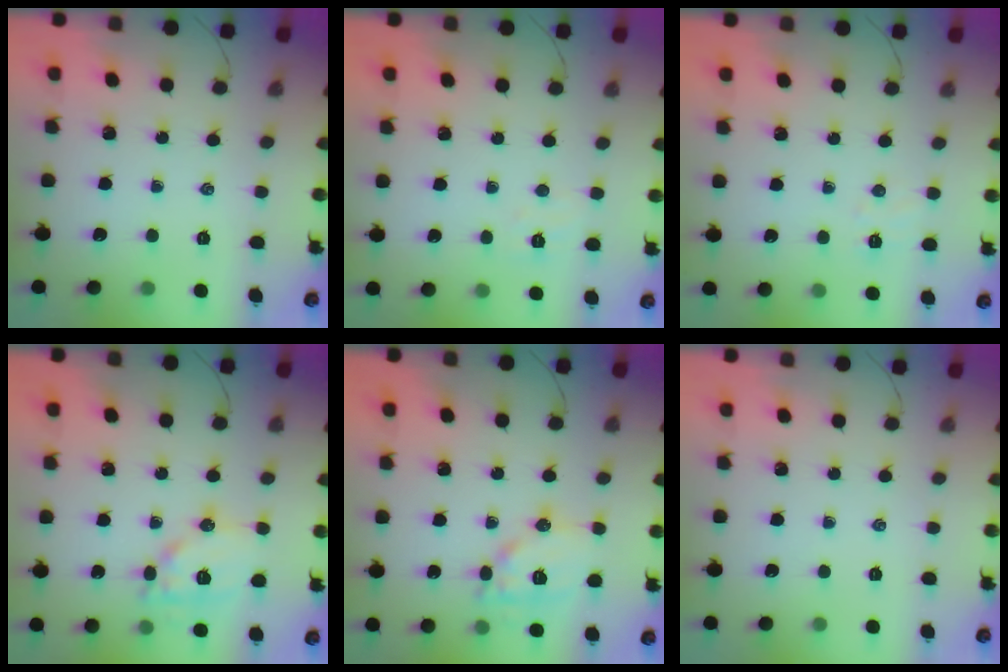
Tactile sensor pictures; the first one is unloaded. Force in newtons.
{"total": 3.3, "press": 3.2, "slide": 0.9}
{"total": 3.5, "press": 3.4, "slide": 0.7}
{"total": 12.4, "press": 12.3, "slide": 1.3}
{"total": 12.4, "press": 12.3, "slide": 1.3}
{"total": 0.0}